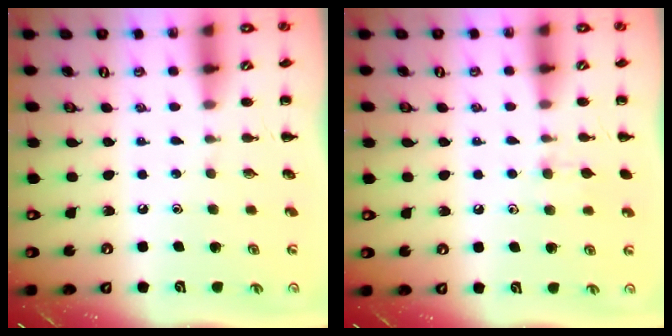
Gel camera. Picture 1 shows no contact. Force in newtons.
{"total": 5.6, "press": 5.5, "slide": 1.3}